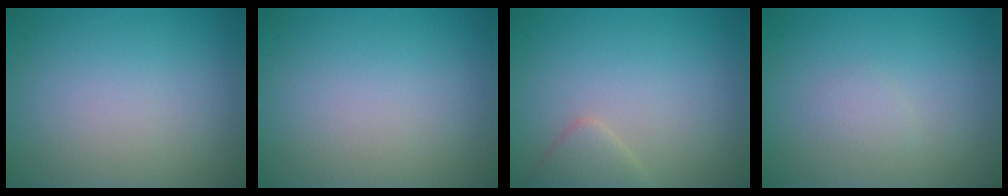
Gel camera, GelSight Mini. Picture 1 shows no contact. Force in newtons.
{"total": 0.0}
{"total": 1.9, "press": 1.9, "slide": 0.1}
{"total": 0.9, "press": 0.9, "slide": 0.0}